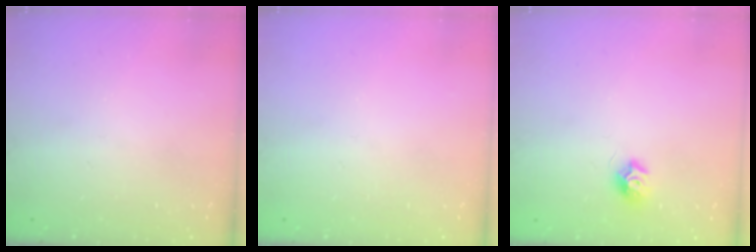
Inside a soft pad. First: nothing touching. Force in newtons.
{"total": 0.0}
{"total": 7.6, "press": 7.6, "slide": 0.2}